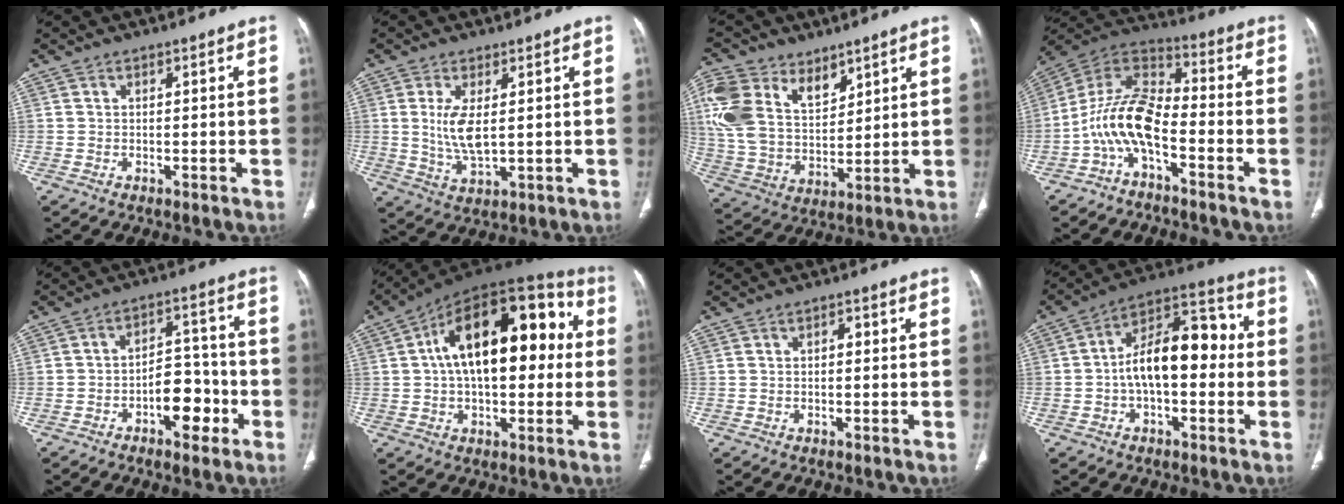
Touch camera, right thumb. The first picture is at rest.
{"total": 6.8, "force": [1.0, 2.6, 6.2], "torque": [-0.133, -0.018, 0.029]}
{"total": 17.7, "force": [8.5, 11.5, 10.5], "torque": [-0.210, -0.027, 0.172]}
{"total": 12.1, "force": [-4.7, 5.6, 9.7], "torque": [-0.186, 0.072, -0.101]}
{"total": 9.5, "force": [-3.9, 5.4, 6.7], "torque": [-0.068, 0.042, -0.060]}
{"total": 22.9, "force": [3.3, 12.2, 19.1], "torque": [-0.269, 0.043, 0.038]}
{"total": 1.2, "force": [0.1, 0.7, 1.0], "torque": [-0.013, 0.003, -0.001]}
{"total": 18.7, "force": [0.0, 10.2, 15.7], "torque": [-0.228, 0.054, -0.009]}